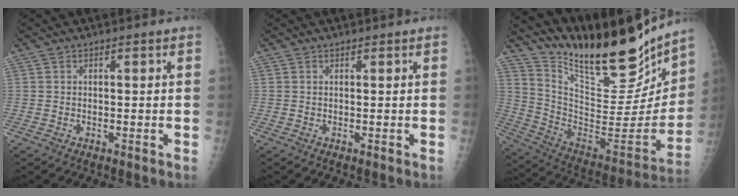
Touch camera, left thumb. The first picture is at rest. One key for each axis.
{"total": 0.0}
{"total": 27.9, "fx": 22.8, "fy": 7.3, "fz": 14.4, "tx": -0.205, "ty": -0.107, "tz": 0.359}